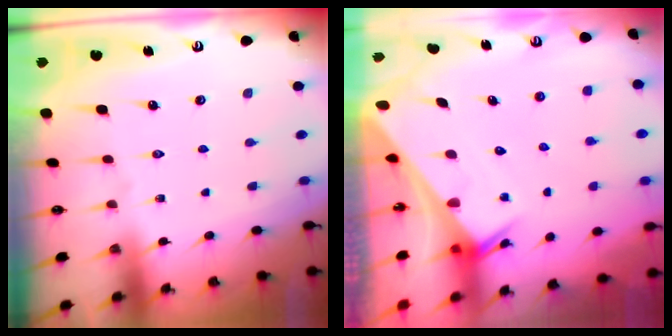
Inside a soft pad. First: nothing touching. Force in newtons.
{"total": 2.6, "press": 2.6, "slide": 0.1}